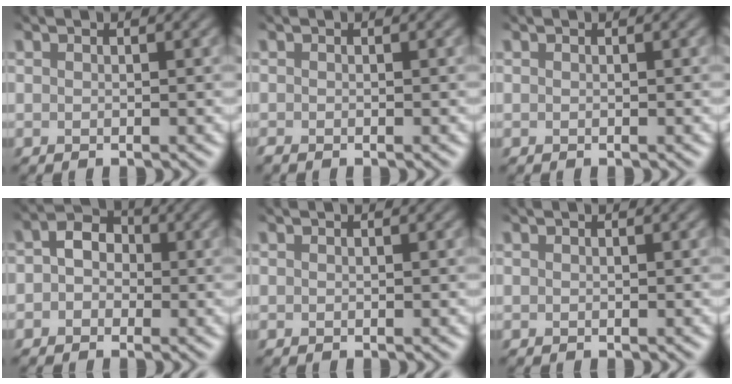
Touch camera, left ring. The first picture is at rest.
{"total": 1.1, "force": [-0.8, 0.1, 0.7], "torque": [-0.012, 0.005, 0.002]}
{"total": 0.0}
{"total": 2.1, "force": [-1.4, 1.7, 0.2], "torque": [-0.005, 0.004, -0.022]}
{"total": 0.0}
{"total": 0.0}